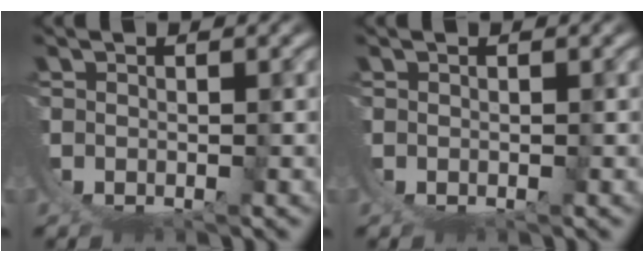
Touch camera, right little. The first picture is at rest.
{"total": 0.0}